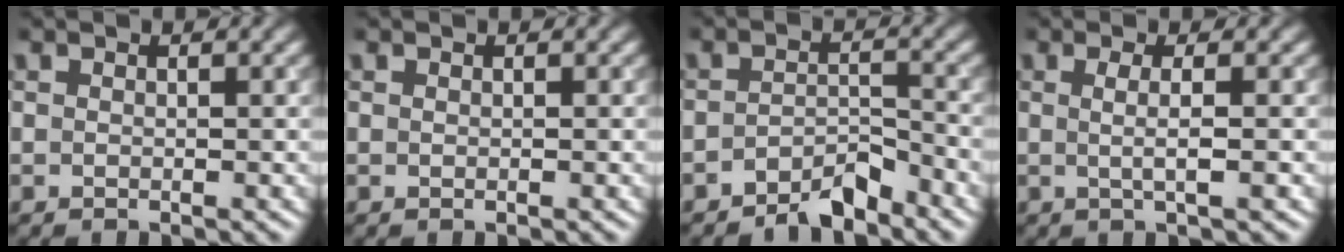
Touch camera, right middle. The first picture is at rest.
{"total": 0.0}
{"total": 3.1, "force": [-2.6, 0.8, 1.4], "torque": [-0.018, 0.011, -0.050]}
{"total": 2.2, "force": [0.0, 0.5, 2.1], "torque": [-0.037, 0.000, -0.006]}